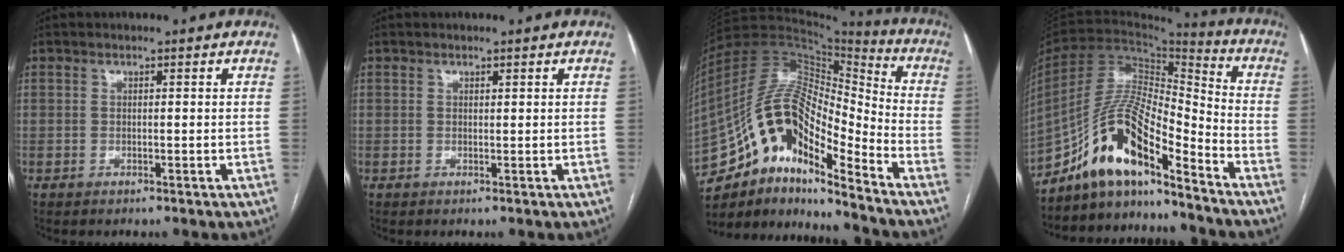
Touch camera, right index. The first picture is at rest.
{"total": 0.0}
{"total": 18.8, "force": [-11.1, 5.7, 14.1], "torque": [-0.270, 0.038, -0.190]}
{"total": 14.4, "force": [-10.8, 2.5, 9.1], "torque": [-0.172, 0.027, -0.193]}